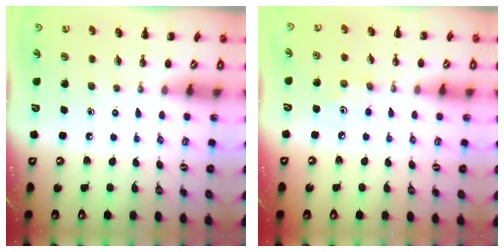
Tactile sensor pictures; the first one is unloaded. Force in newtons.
{"total": 3.7, "press": 3.6, "slide": 0.9}